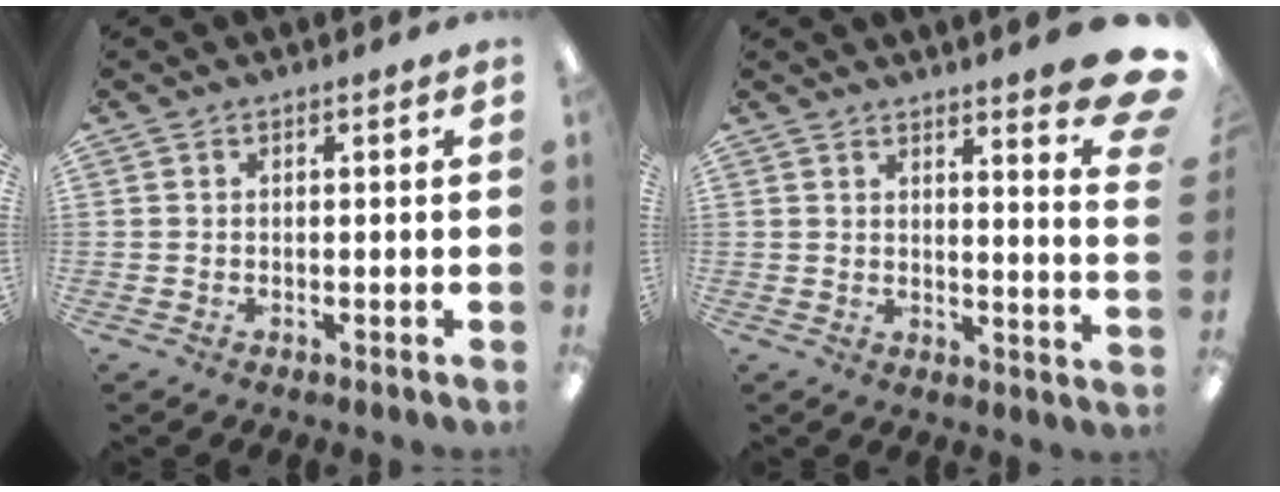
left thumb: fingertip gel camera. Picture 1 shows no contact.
{"total": 8.6, "force": [6.2, 1.1, 5.9], "torque": [-0.079, -0.054, 0.102]}